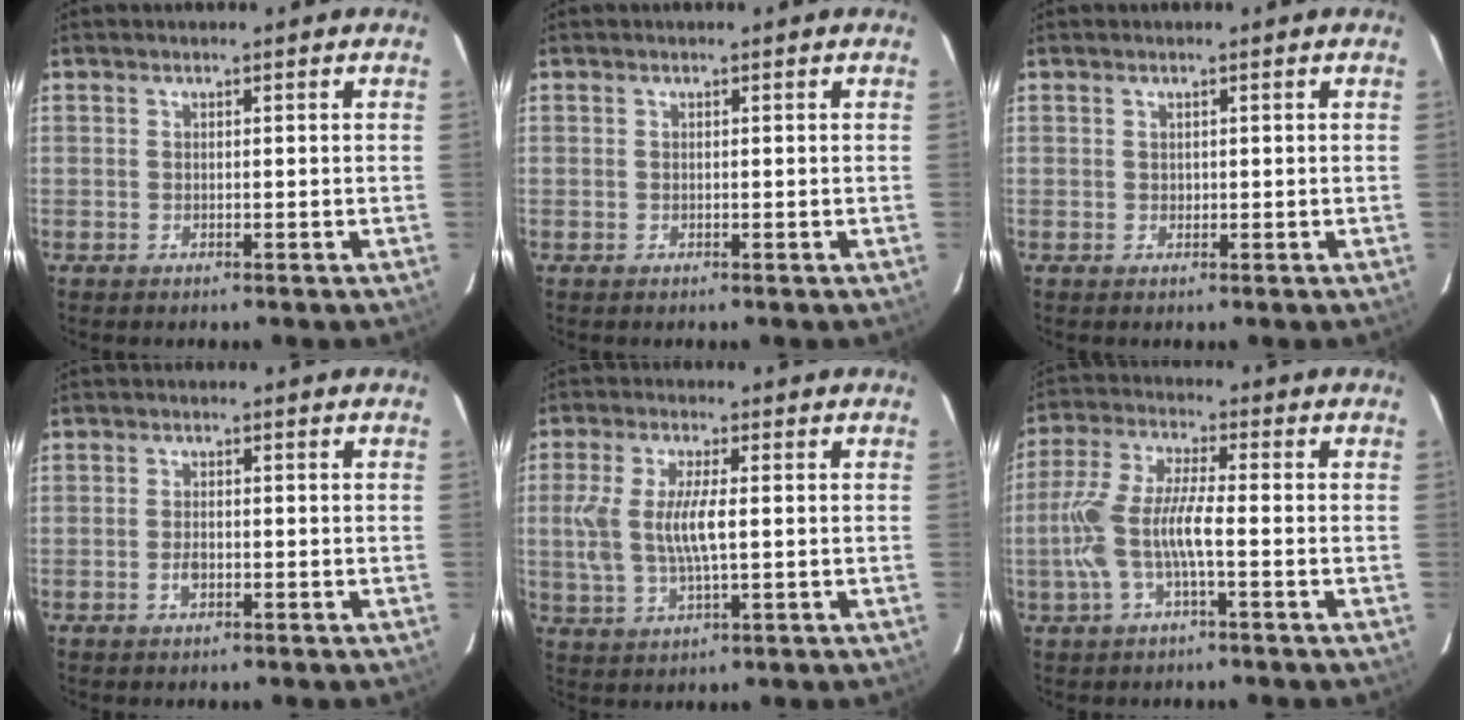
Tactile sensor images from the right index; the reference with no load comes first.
{"total": 0.0}
{"total": 0.6, "force": [0.2, 0.5, 0.1], "torque": [0.003, 0.004, 0.004]}
{"total": 2.0, "force": [-0.8, 1.1, 1.5], "torque": [-0.031, 0.001, -0.014]}
{"total": 9.3, "force": [0.3, 3.1, 8.7], "torque": [-0.181, -0.001, 0.009]}
{"total": 10.4, "force": [-2.5, 2.3, 9.8], "torque": [-0.217, 0.002, -0.044]}